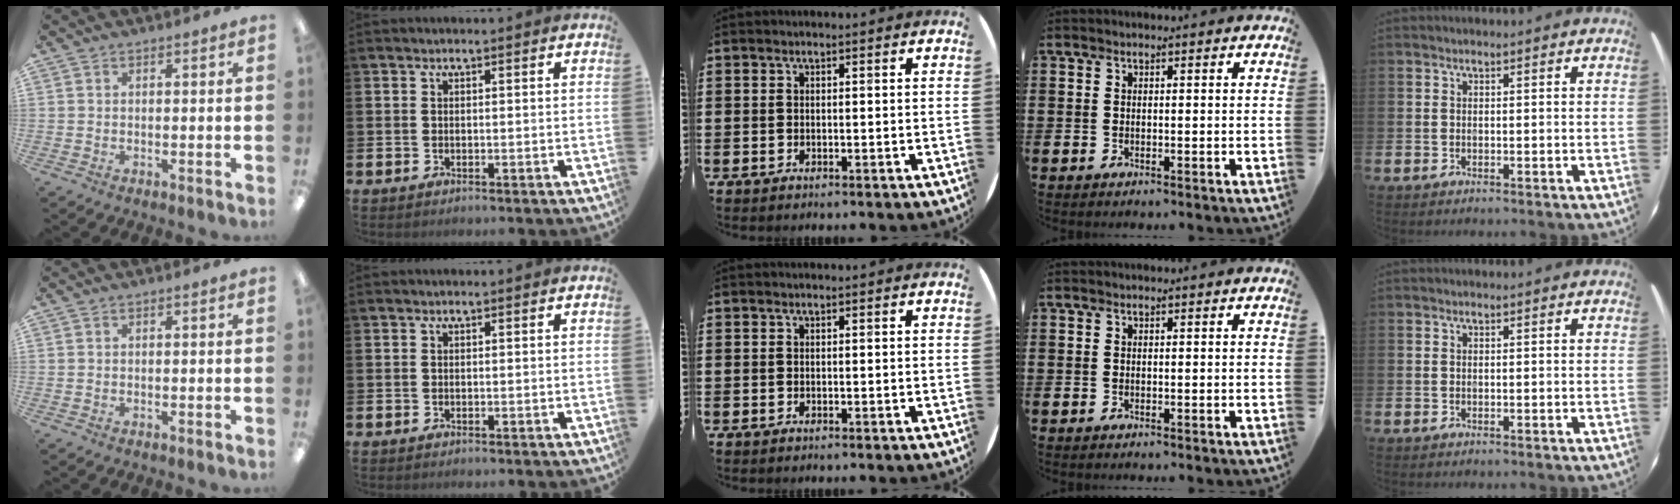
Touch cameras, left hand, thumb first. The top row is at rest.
{}